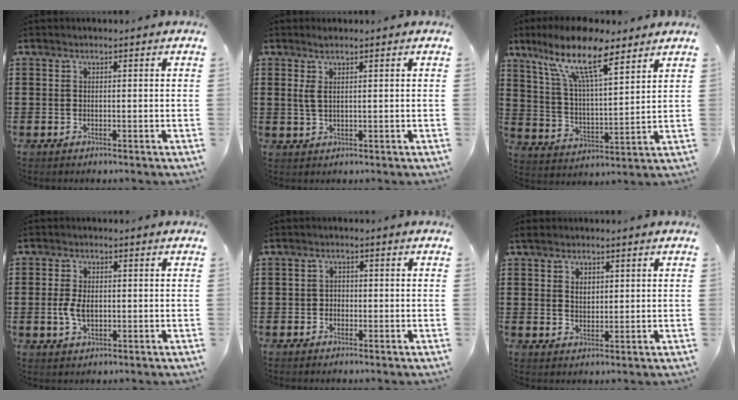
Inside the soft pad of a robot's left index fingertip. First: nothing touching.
{"total": 2.4, "force": [1.0, 0.6, 2.1], "torque": [-0.042, 0.003, 0.017]}
{"total": 12.5, "force": [8.8, 2.8, 8.4], "torque": [-0.183, -0.026, 0.155]}
{"total": 4.1, "force": [-0.3, 2.3, 3.4], "torque": [-0.085, -0.001, -0.011]}
{"total": 1.2, "force": [-0.6, 1.0, 0.3], "torque": [-0.011, 0.004, -0.014]}
{"total": 2.4, "force": [1.3, 1.6, 1.1], "torque": [-0.019, 0.004, 0.022]}